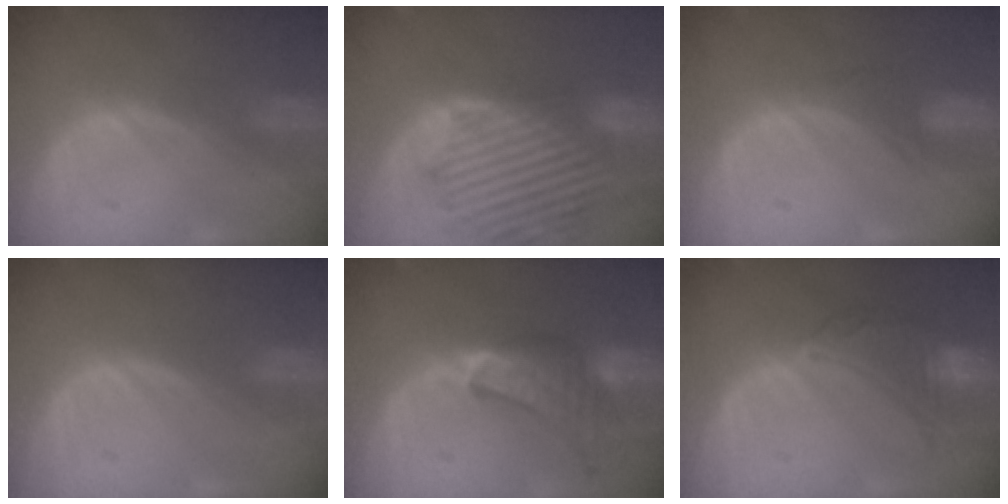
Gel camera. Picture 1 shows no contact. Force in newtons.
{"total": 13.8, "press": 11.8, "slide": 7.2}
{"total": 2.3, "press": 2.2, "slide": 0.7}
{"total": 0.0}
{"total": 9.0, "press": 8.5, "slide": 3.2}
{"total": 7.2, "press": 7.0, "slide": 1.6}